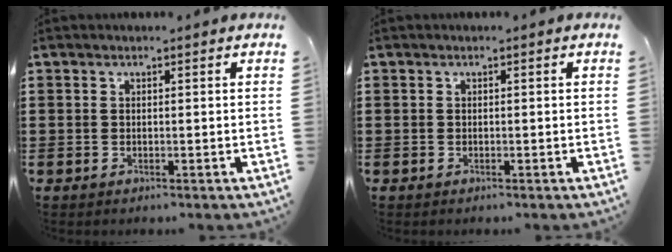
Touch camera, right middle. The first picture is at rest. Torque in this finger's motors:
{"motor_torque": [-0.09, -0.16, 0.00, 0.01]}